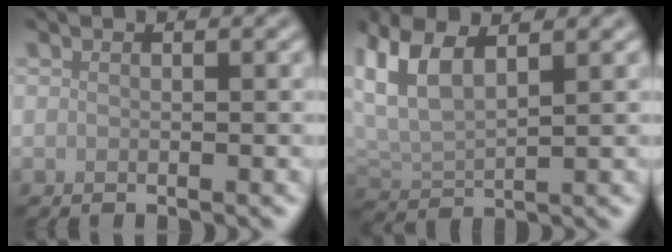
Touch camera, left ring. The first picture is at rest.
{"total": 6.0, "force": [2.9, 2.9, 4.4], "torque": [-0.112, 0.011, 0.058]}